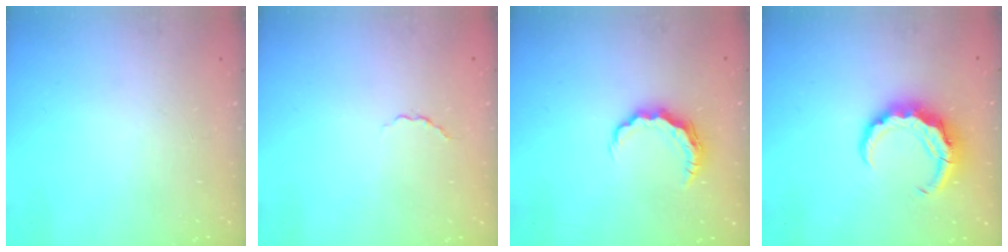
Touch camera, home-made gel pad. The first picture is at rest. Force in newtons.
{"total": 1.8, "press": 1.6, "slide": 0.8}
{"total": 7.2, "press": 7.2, "slide": 0.2}
{"total": 8.3, "press": 8.3, "slide": 0.9}